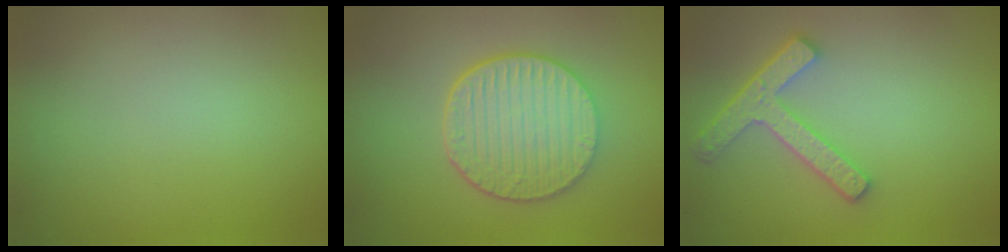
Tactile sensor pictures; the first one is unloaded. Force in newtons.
{"total": 6.5, "press": 4.8, "slide": 4.5}
{"total": 4.2, "press": 3.3, "slide": 2.5}